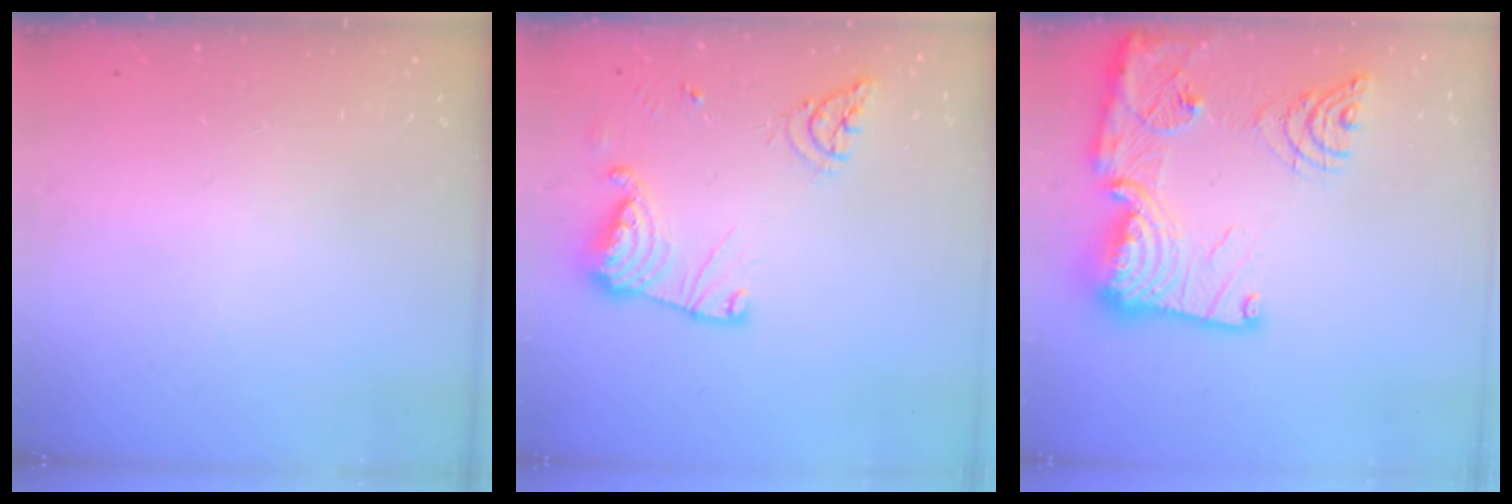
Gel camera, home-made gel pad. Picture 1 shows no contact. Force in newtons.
{"total": 15.0, "press": 14.9, "slide": 1.5}
{"total": 25.2, "press": 25.1, "slide": 2.6}